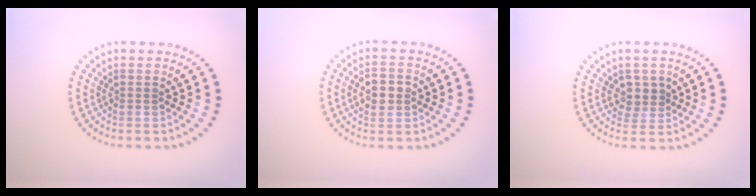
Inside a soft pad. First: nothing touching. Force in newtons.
{"total": 2.6, "press": 2.6, "slide": 0.2}
{"total": 1.8, "press": 1.5, "slide": 1.1}